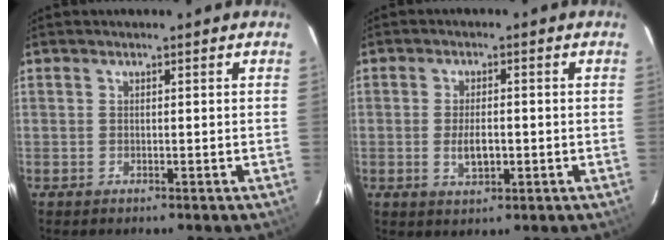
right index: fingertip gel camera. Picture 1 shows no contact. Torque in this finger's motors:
{"motor_torque": [0.13, 0.01, 0.06, 0.03]}